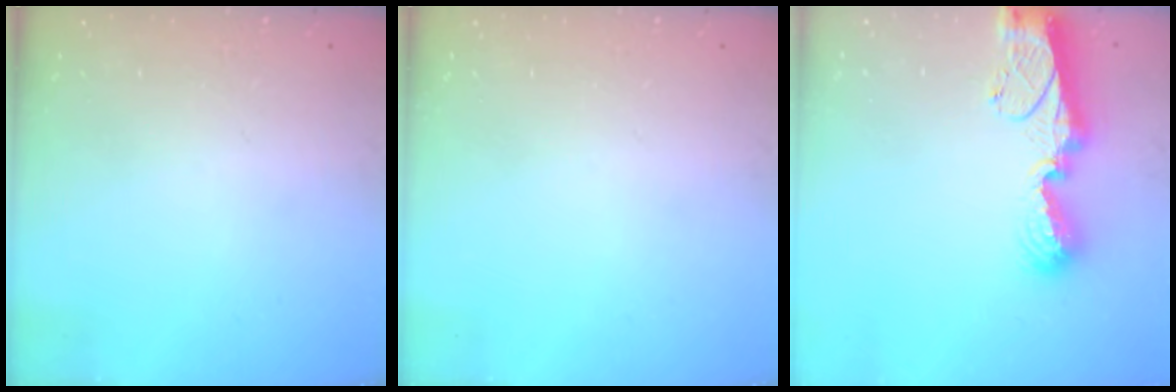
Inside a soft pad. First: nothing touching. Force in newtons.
{"total": 0.0}
{"total": 11.3, "press": 11.2, "slide": 1.0}